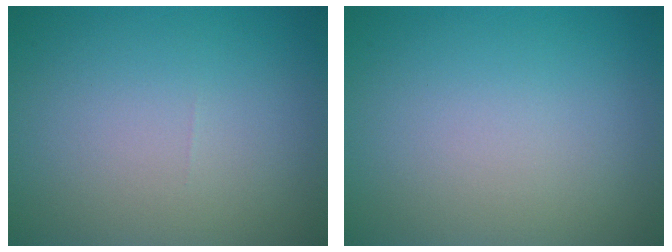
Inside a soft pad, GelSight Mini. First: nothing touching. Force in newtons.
{"total": 0.0}